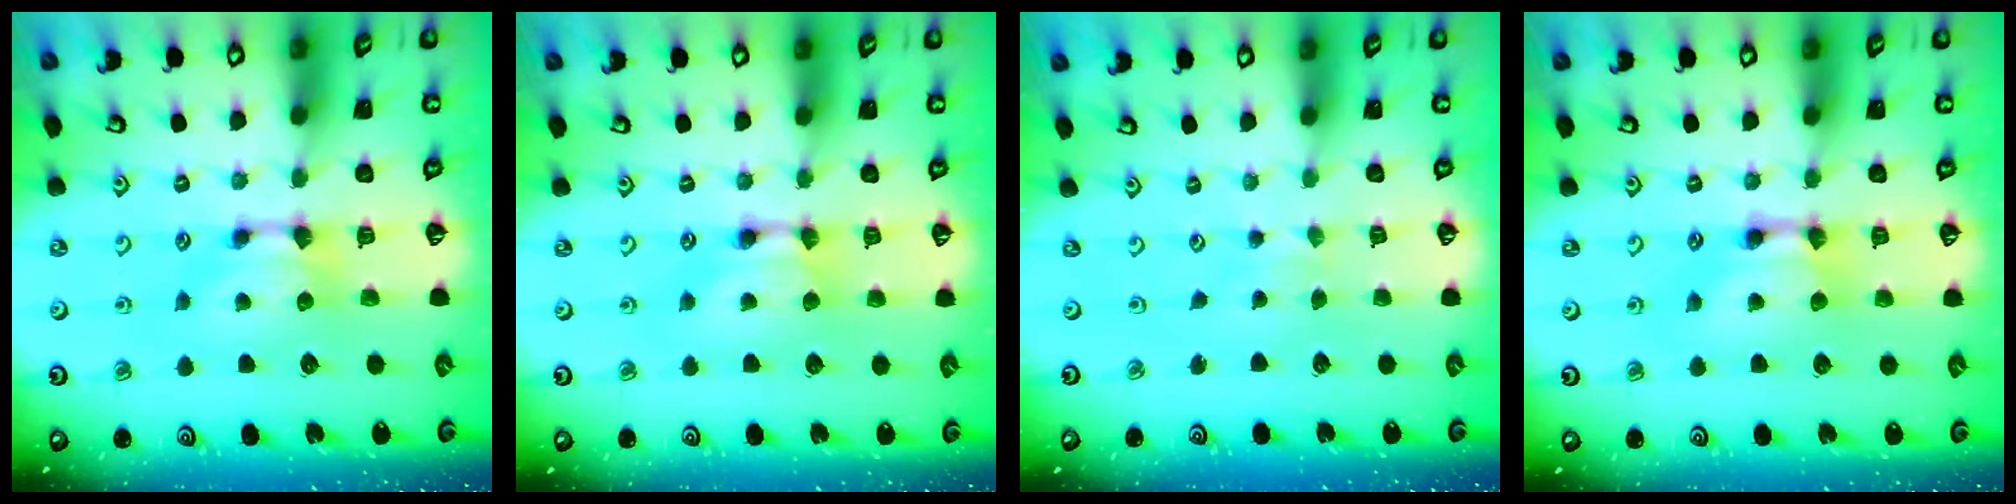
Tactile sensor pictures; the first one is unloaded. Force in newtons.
{"total": 1.8, "press": 1.8, "slide": 0.1}
{"total": 2.1, "press": 2.1, "slide": 0.1}
{"total": 1.6, "press": 1.4, "slide": 0.6}